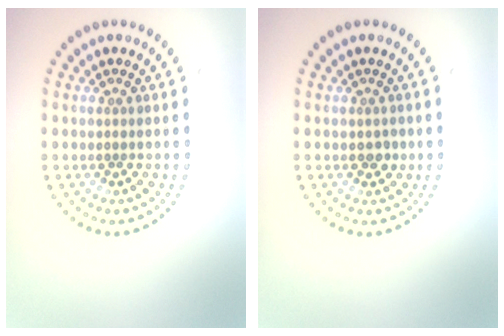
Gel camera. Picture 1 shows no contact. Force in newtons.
{"total": 1.1, "press": 1.1, "slide": 0.1}